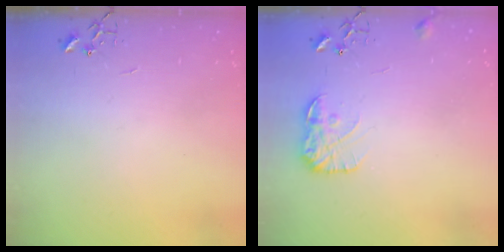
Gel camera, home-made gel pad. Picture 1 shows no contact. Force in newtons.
{"total": 10.7, "press": 10.7, "slide": 0.4}